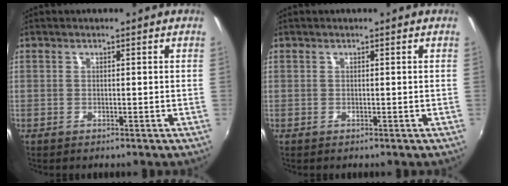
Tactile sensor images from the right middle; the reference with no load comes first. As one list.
[{"total": 0.0}]